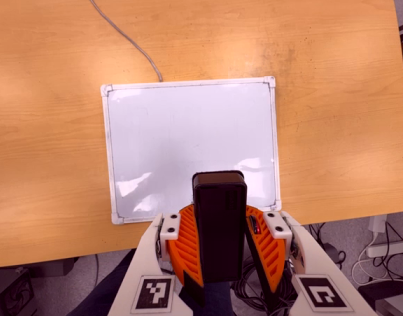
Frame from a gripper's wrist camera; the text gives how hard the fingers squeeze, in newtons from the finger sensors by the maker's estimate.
{"total": 7.4, "left": 8.1, "right": 6.7}